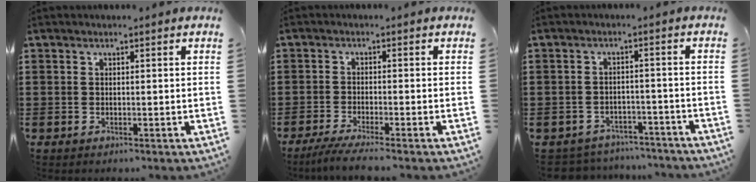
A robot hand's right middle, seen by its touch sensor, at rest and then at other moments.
{"total": 2.8, "force": [-2.3, -0.3, 1.6], "torque": [-0.034, -0.007, -0.044]}
{"total": 3.4, "force": [-3.4, 0.5, -0.2], "torque": [-0.005, 0.000, -0.073]}